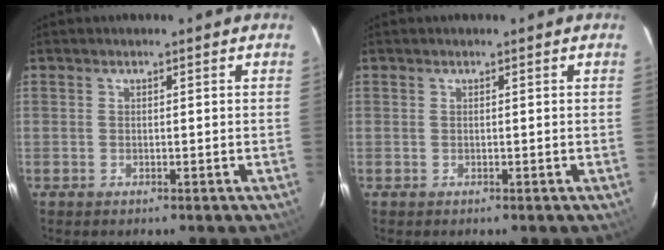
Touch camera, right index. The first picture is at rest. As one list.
[{"total": 0.0}]